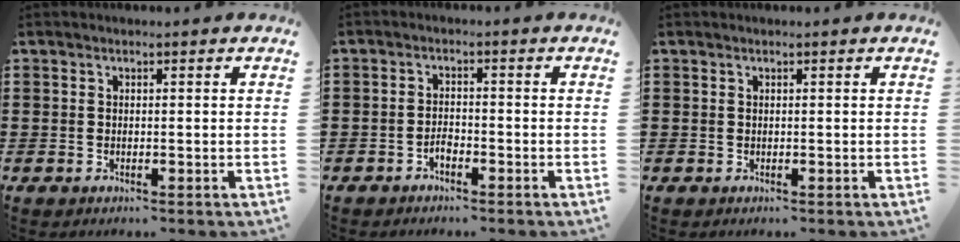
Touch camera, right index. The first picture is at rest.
{"total": 1.7, "force": [-1.3, 0.6, 0.8], "torque": [-0.020, -0.001, -0.025]}
{"total": 0.0}